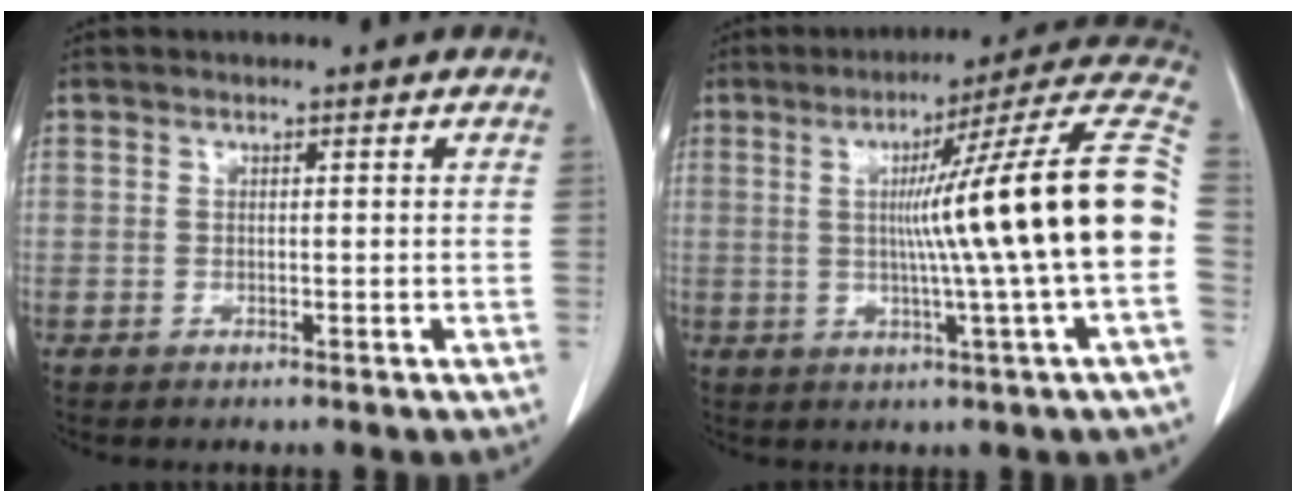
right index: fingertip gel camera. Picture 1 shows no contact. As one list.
[{"total": 20.6, "force": [0.1, -2.2, 20.5], "torque": [-0.251, 0.021, -0.014]}]